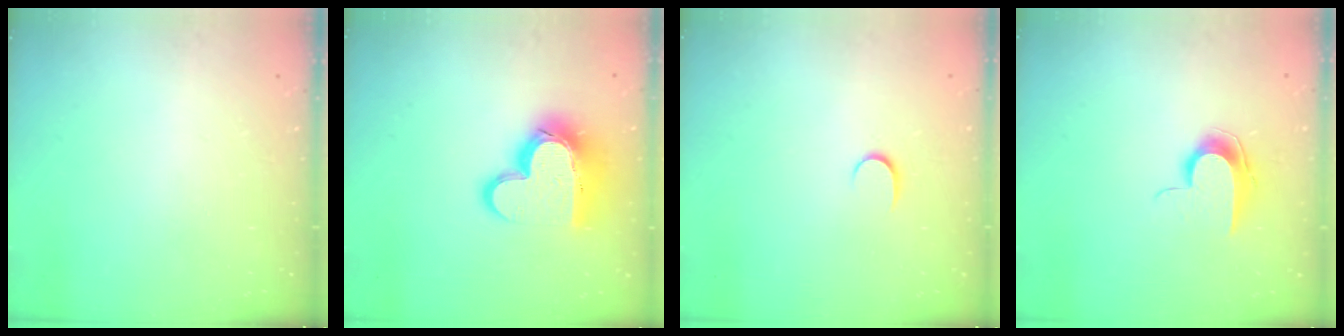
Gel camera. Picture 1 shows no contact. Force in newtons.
{"total": 16.3, "press": 16.3, "slide": 1.1}
{"total": 3.8, "press": 3.8, "slide": 0.4}
{"total": 8.9, "press": 8.9, "slide": 0.9}